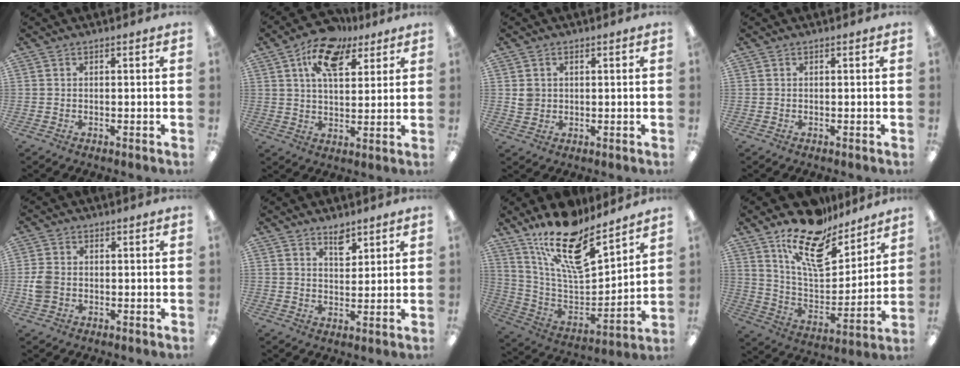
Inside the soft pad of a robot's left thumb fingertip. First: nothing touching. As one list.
[{"total": 12.5, "force": [7.1, 6.3, 8.2], "torque": [-0.133, -0.022, 0.124]}, {"total": 2.9, "force": [0.7, 2.7, 0.7], "torque": [-0.009, 0.001, 0.010]}, {"total": 0.0}, {"total": 5.0, "force": [-0.6, 4.0, 2.9], "torque": [-0.065, 0.006, -0.010]}, {"total": 5.0, "force": [3.7, 2.4, 2.2], "torque": [-0.012, -0.026, 0.061]}, {"total": 19.6, "force": [15.0, 6.4, 10.9], "torque": [-0.192, -0.108, 0.262]}, {"total": 18.1, "force": [13.1, 7.9, 9.7], "torque": [-0.171, -0.082, 0.228]}]